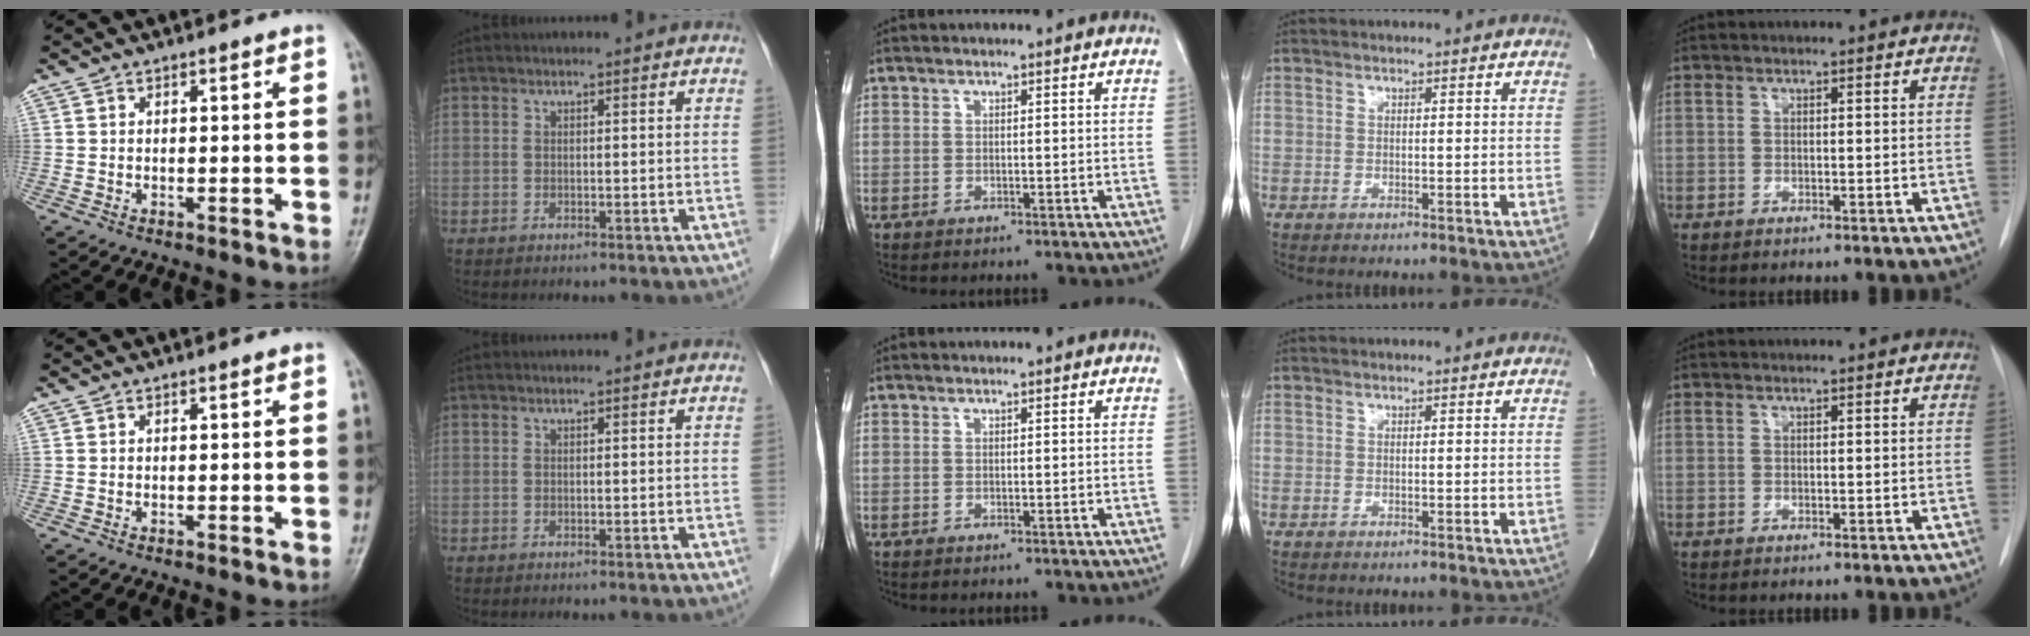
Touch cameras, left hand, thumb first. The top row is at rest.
{}